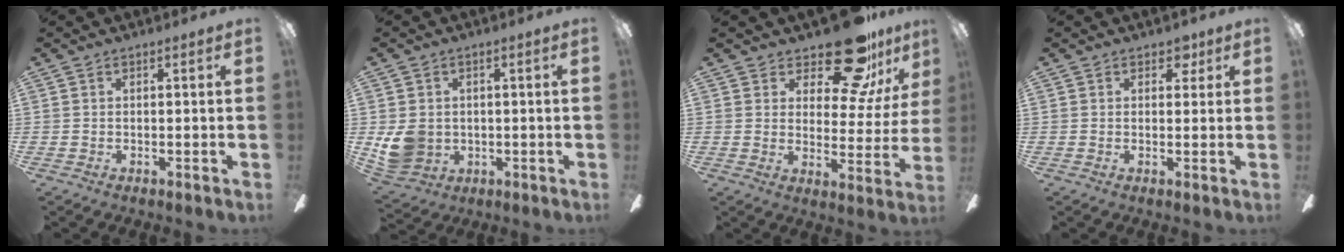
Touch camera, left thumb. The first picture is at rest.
{"total": 8.0, "force": [-0.1, 7.2, 3.5], "torque": [-0.080, 0.008, 0.003]}
{"total": 18.6, "force": [13.9, 7.1, 10.1], "torque": [-0.160, -0.089, 0.236]}
{"total": 3.4, "force": [1.8, 2.3, 1.7], "torque": [-0.011, -0.001, 0.029]}